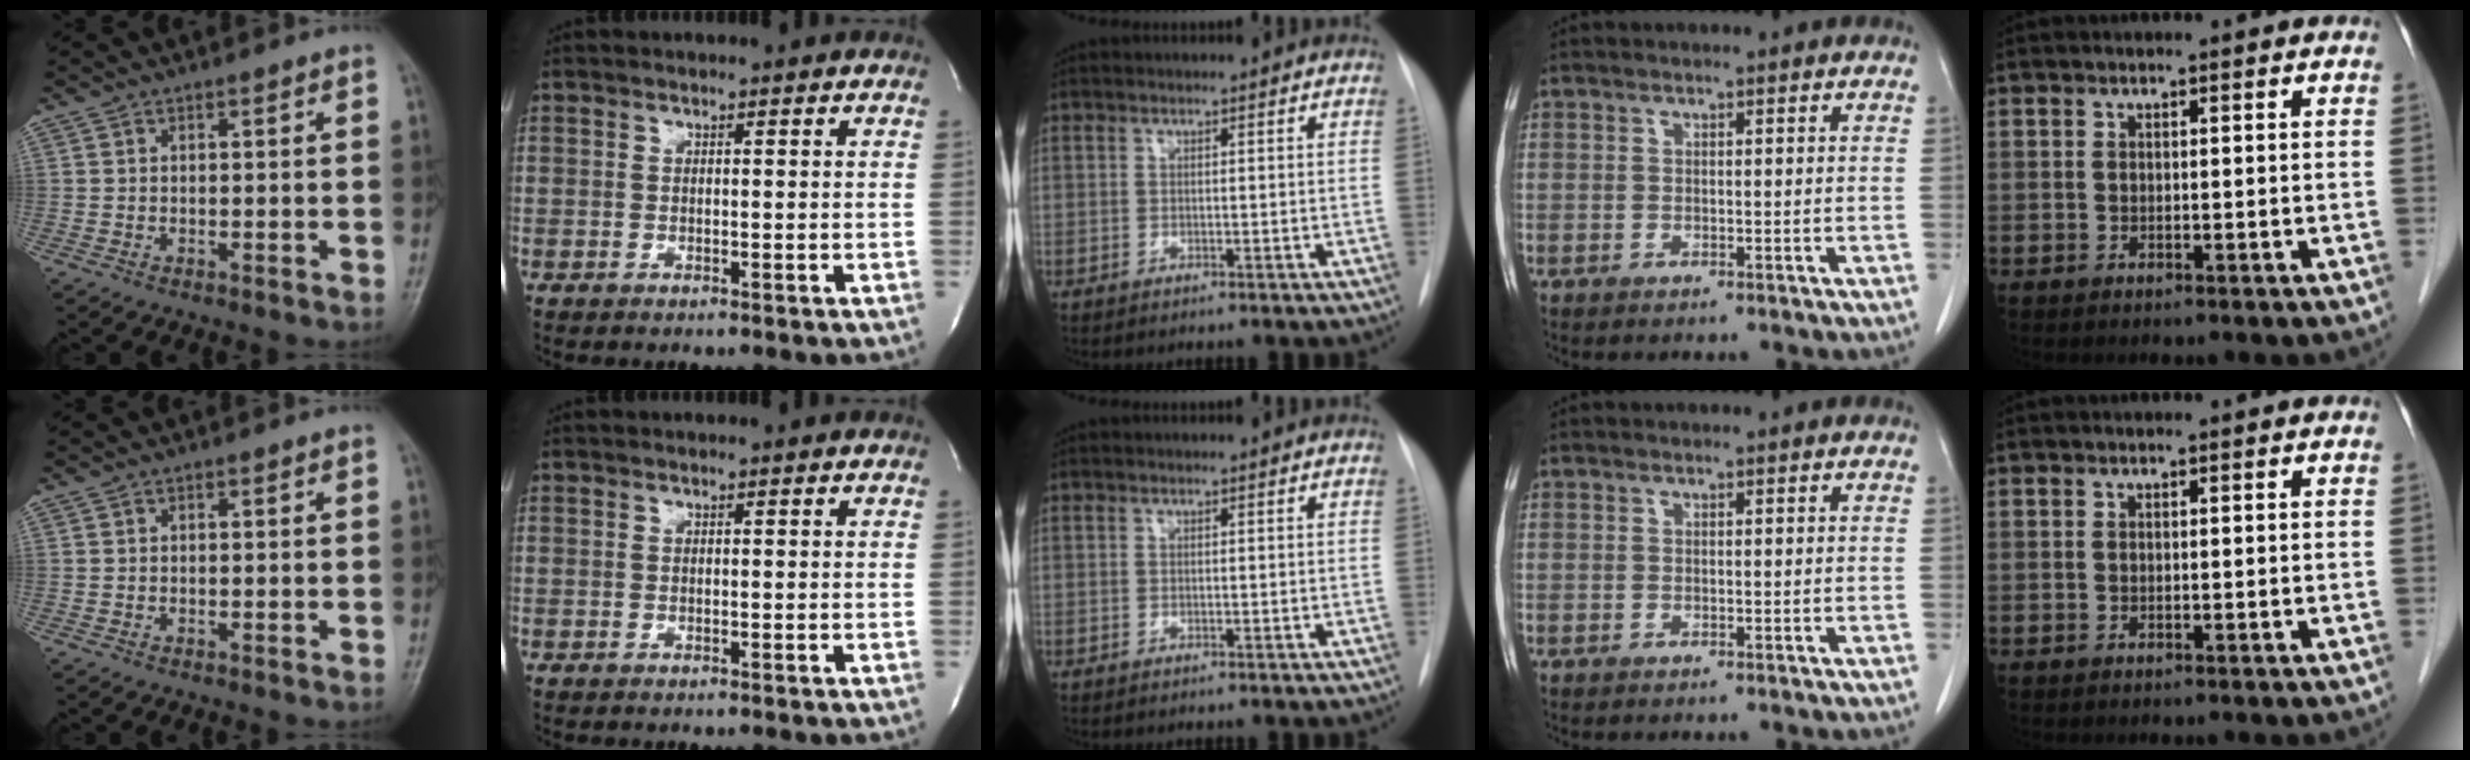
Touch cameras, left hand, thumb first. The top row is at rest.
{}